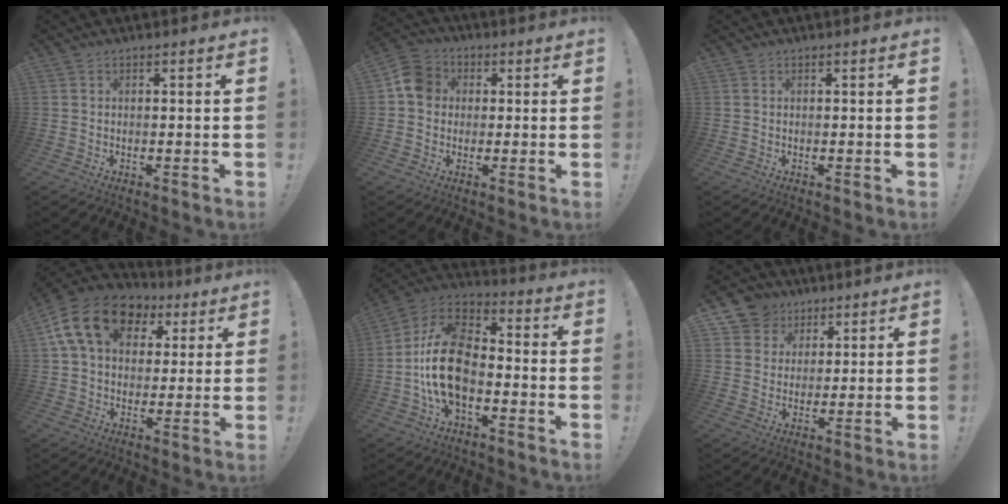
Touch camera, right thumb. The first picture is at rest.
{"total": 7.8, "force": [0.7, 6.9, 3.6], "torque": [-0.048, 0.018, 0.019]}
{"total": 0.0}
{"total": 18.0, "force": [6.6, 12.6, 11.0], "torque": [-0.189, -0.006, 0.122]}
{"total": 19.1, "force": [-4.3, 12.0, 14.3], "torque": [-0.269, 0.042, -0.064]}
{"total": 8.2, "force": [3.8, 7.2, 0.9], "torque": [-0.019, -0.022, 0.080]}